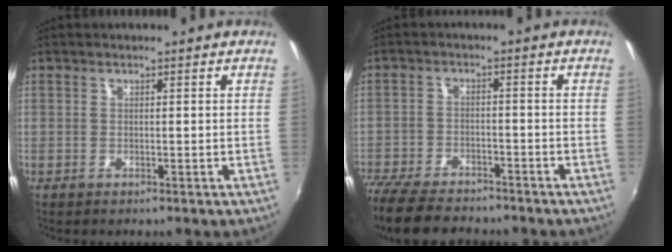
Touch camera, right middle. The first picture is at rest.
{"total": 13.9, "force": [-11.8, 4.5, 5.9], "torque": [-0.152, -0.028, -0.203]}